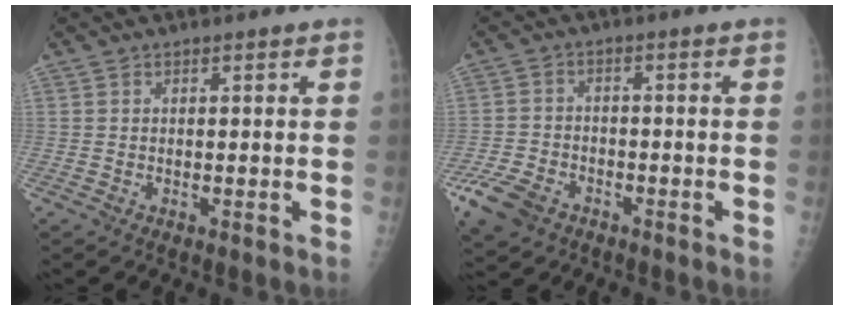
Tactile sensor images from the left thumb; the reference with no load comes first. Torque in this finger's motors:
{"motor_torque": [0.39, 0.61, 0.47, 0.81, 0.05]}